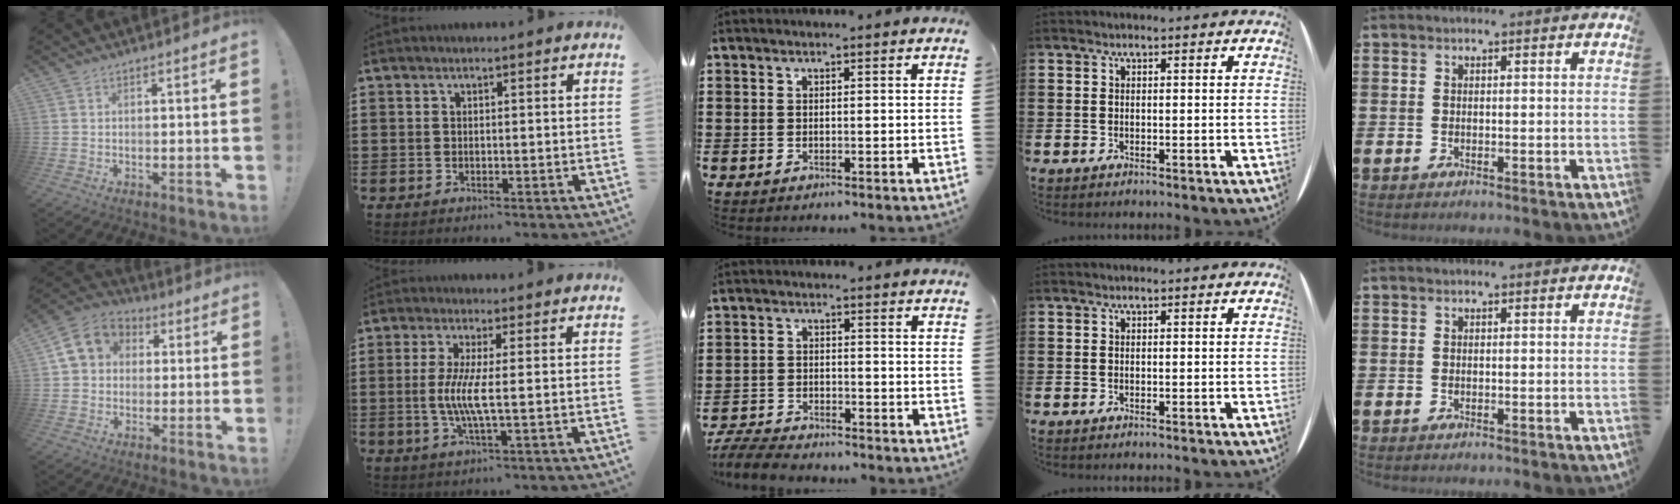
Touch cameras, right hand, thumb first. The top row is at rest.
{"thumb": {"total": 11.4, "force": [3.2, 9.5, 5.3], "torque": [-0.073, 0.000, 0.068]}, "index": {"total": 5.5, "force": [-0.3, 0.0, 5.5], "torque": [-0.117, -0.014, -0.013]}, "middle": {"total": 5.0, "force": [-4.9, 0.7, 1.0], "torque": [-0.033, 0.001, -0.102]}}